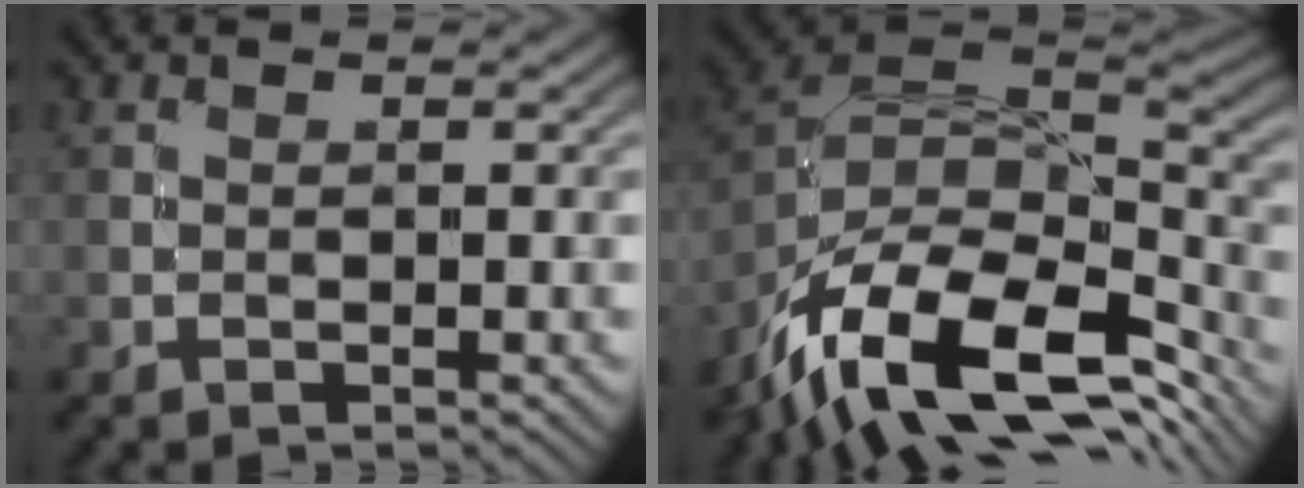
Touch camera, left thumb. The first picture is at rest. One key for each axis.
{"total": 17.1, "fx": -9.2, "fy": 8.5, "fz": 11.7, "tx": -0.265, "ty": -0.022, "tz": -0.156}